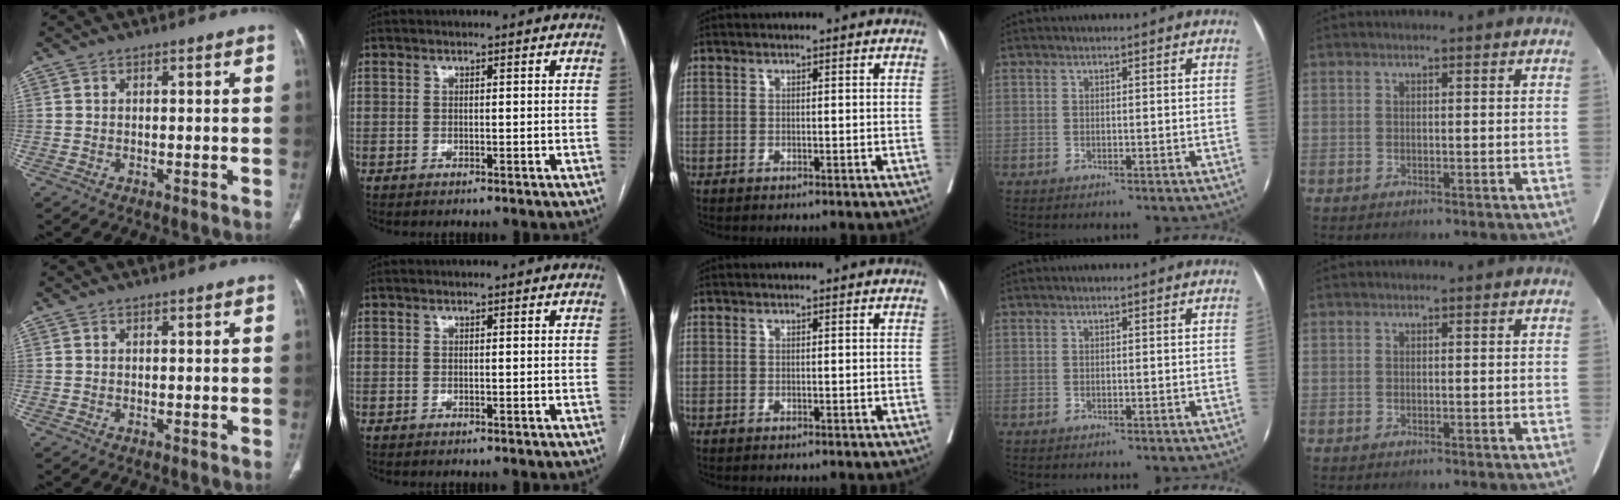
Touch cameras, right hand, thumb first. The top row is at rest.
{}